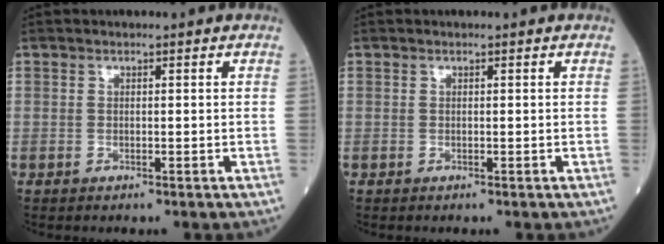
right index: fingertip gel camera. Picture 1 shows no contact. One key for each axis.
{"total": 0.0}